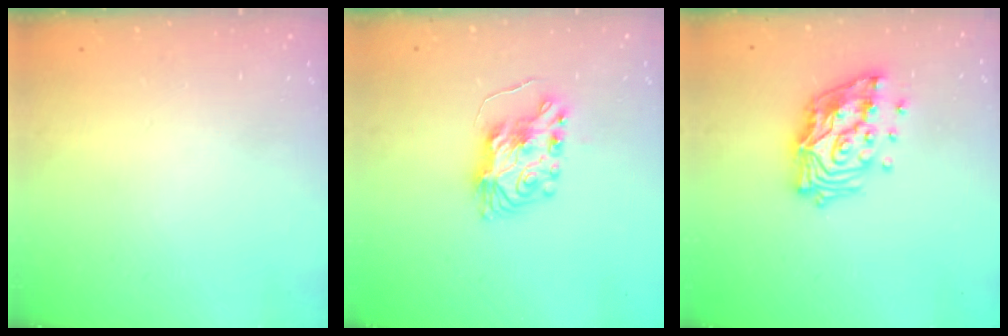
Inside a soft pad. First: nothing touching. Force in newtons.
{"total": 8.2, "press": 8.2, "slide": 0.5}
{"total": 15.5, "press": 15.4, "slide": 1.8}